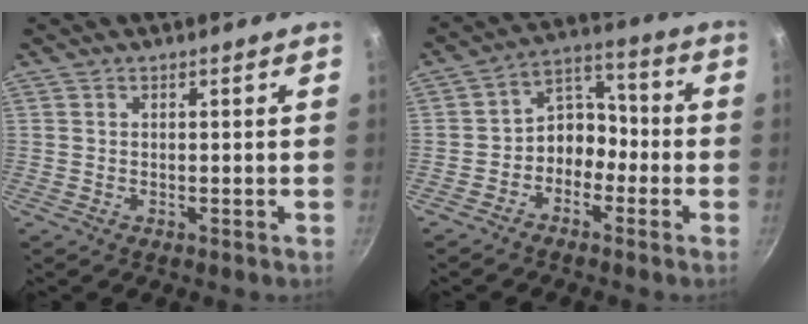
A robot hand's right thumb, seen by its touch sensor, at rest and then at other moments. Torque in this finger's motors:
{"motor_torque": [-0.37, 0.35, 0.11, 0.12, 0.00]}